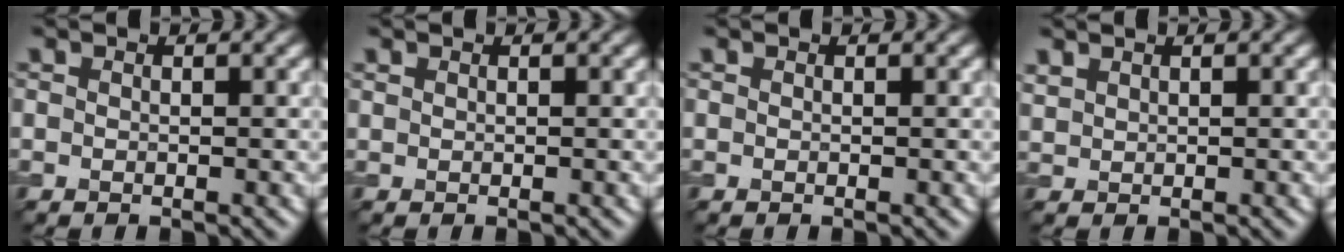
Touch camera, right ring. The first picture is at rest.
{"total": 0.0}
{"total": 0.0}
{"total": 0.9, "force": [0.8, 0.3, 0.1], "torque": [-0.008, 0.001, 0.023]}